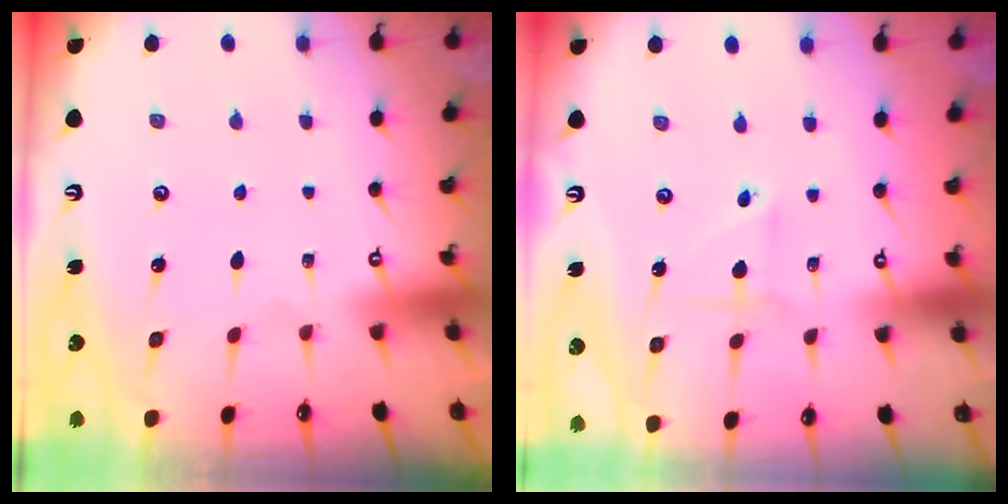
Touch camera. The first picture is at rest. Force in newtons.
{"total": 2.4, "press": 2.4, "slide": 0.7}